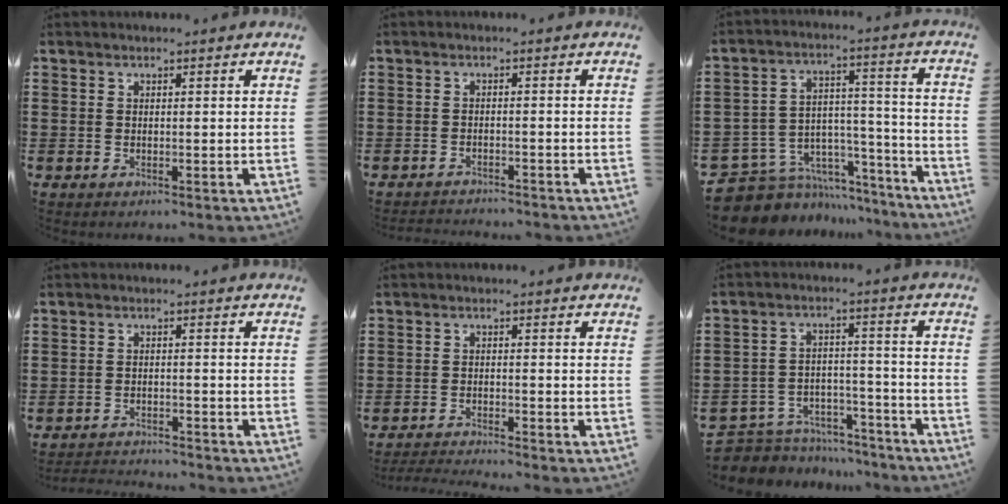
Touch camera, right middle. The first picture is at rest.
{"total": 1.8, "force": [-1.8, 0.1, 0.0], "torque": [-0.005, 0.002, -0.039]}
{"total": 7.6, "force": [-6.2, 4.3, 1.1], "torque": [-0.039, 0.004, -0.116]}
{"total": 2.5, "force": [-2.5, 0.1, 0.0], "torque": [-0.006, 0.000, -0.054]}
{"total": 2.4, "force": [-2.4, -0.1, 0.4], "torque": [-0.008, 0.000, -0.050]}
{"total": 5.7, "force": [-5.4, 1.7, 0.4], "torque": [-0.024, 0.012, -0.114]}